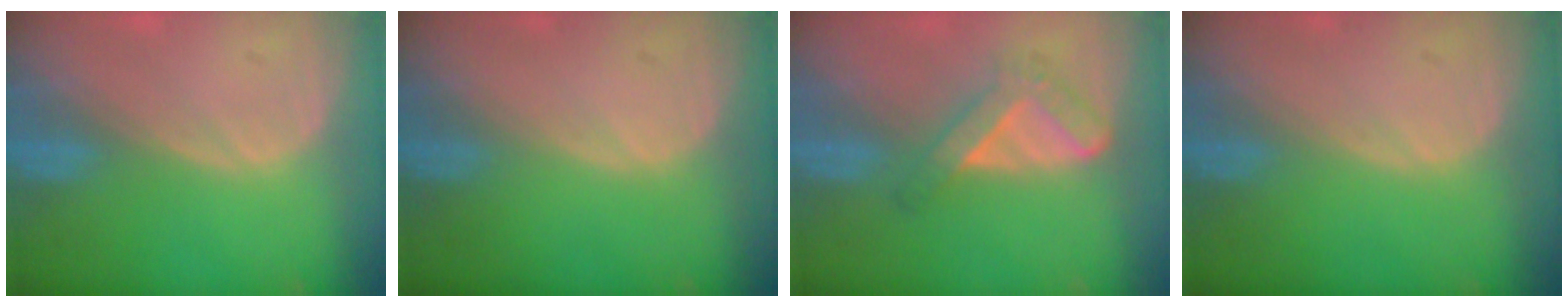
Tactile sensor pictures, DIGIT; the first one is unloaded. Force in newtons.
{"total": 0.0}
{"total": 5.6, "press": 4.7, "slide": 3.0}
{"total": 0.0}